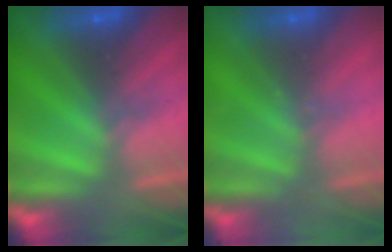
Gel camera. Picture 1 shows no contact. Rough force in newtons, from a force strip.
{"total": 2.1}